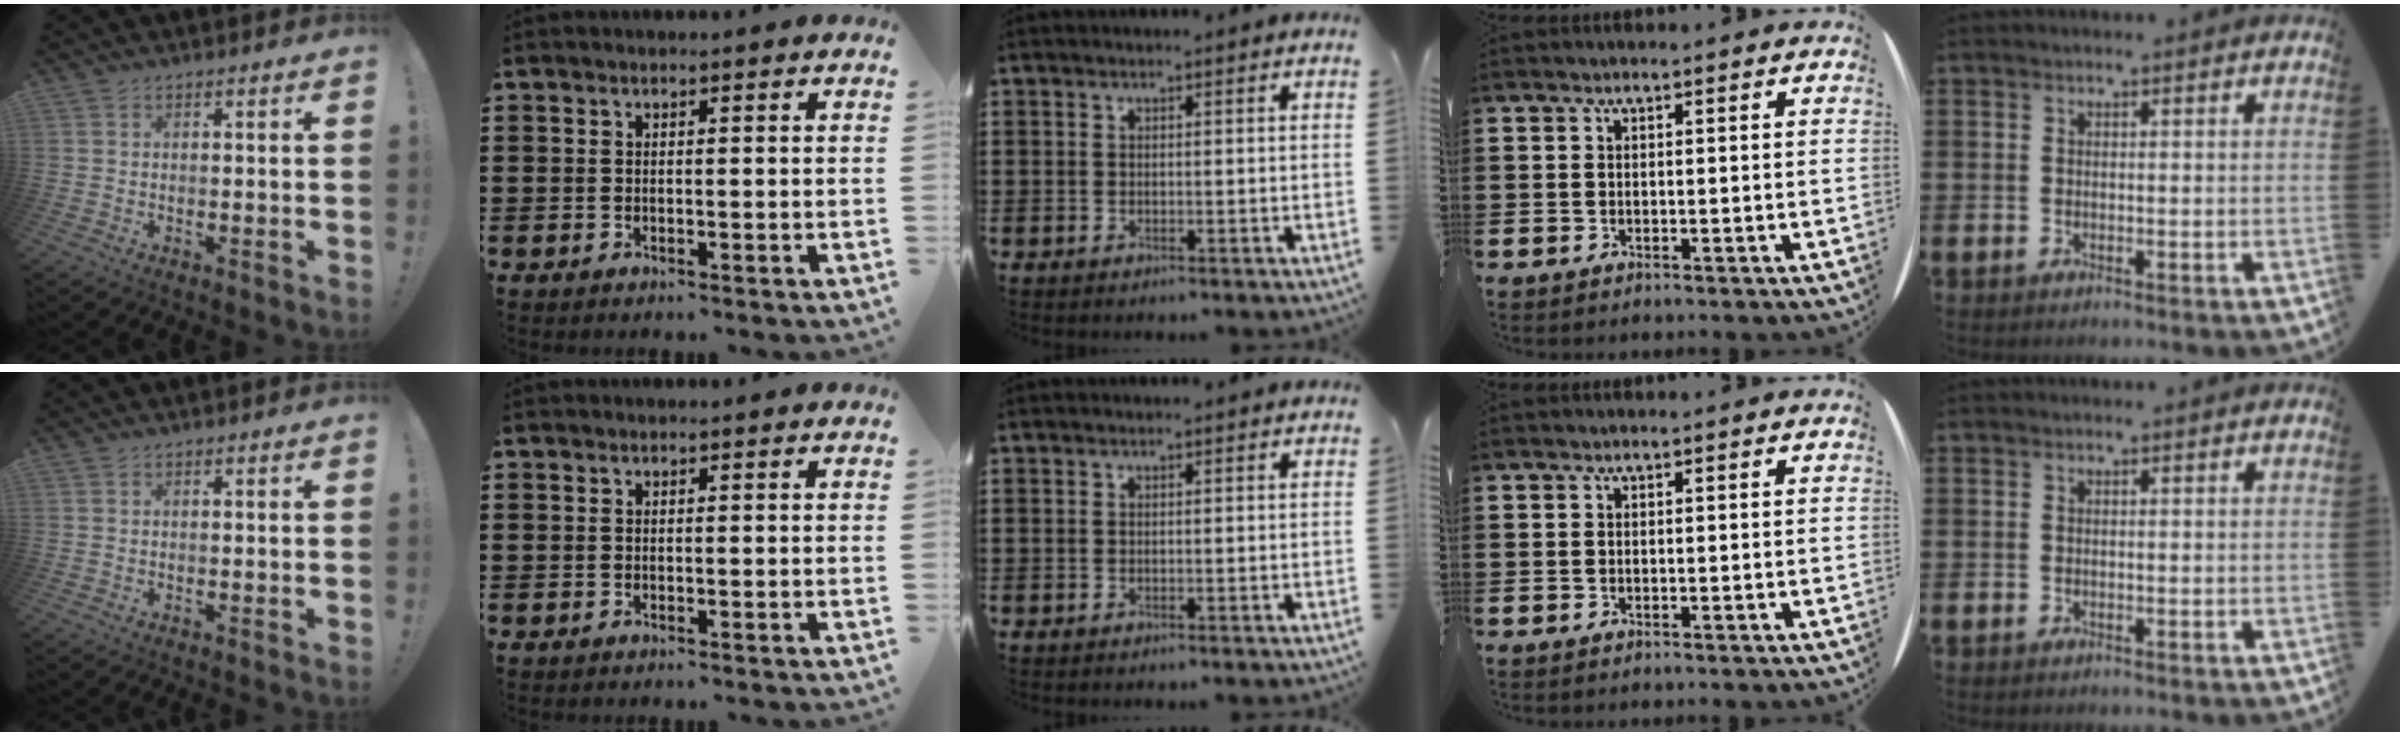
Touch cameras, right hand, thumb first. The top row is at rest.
{}